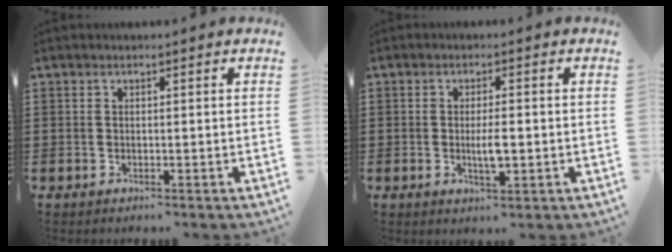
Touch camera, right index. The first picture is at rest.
{"total": 3.7, "force": [-0.5, 0.9, 3.5], "torque": [-0.069, -0.003, -0.012]}